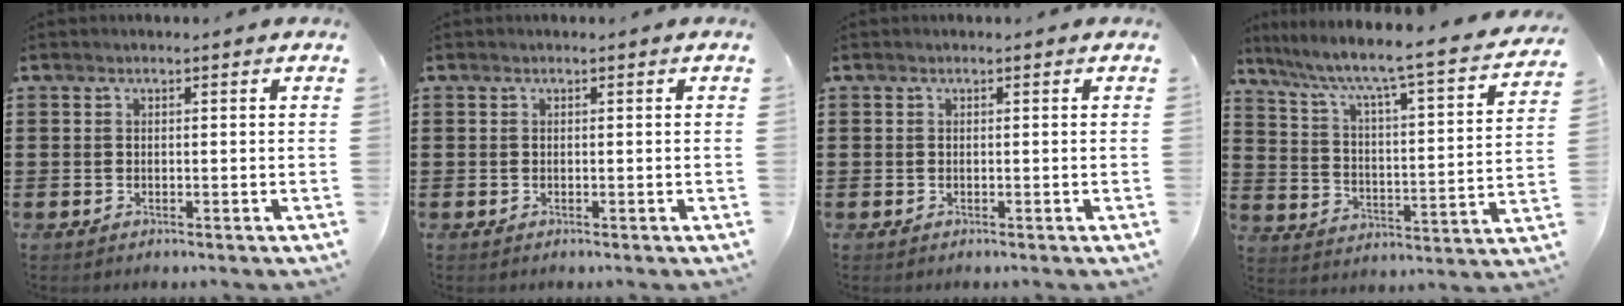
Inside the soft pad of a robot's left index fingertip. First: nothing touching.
{"total": 0.0}
{"total": 0.0}
{"total": 5.3, "force": [4.3, -0.1, 3.2], "torque": [-0.084, -0.048, 0.057]}